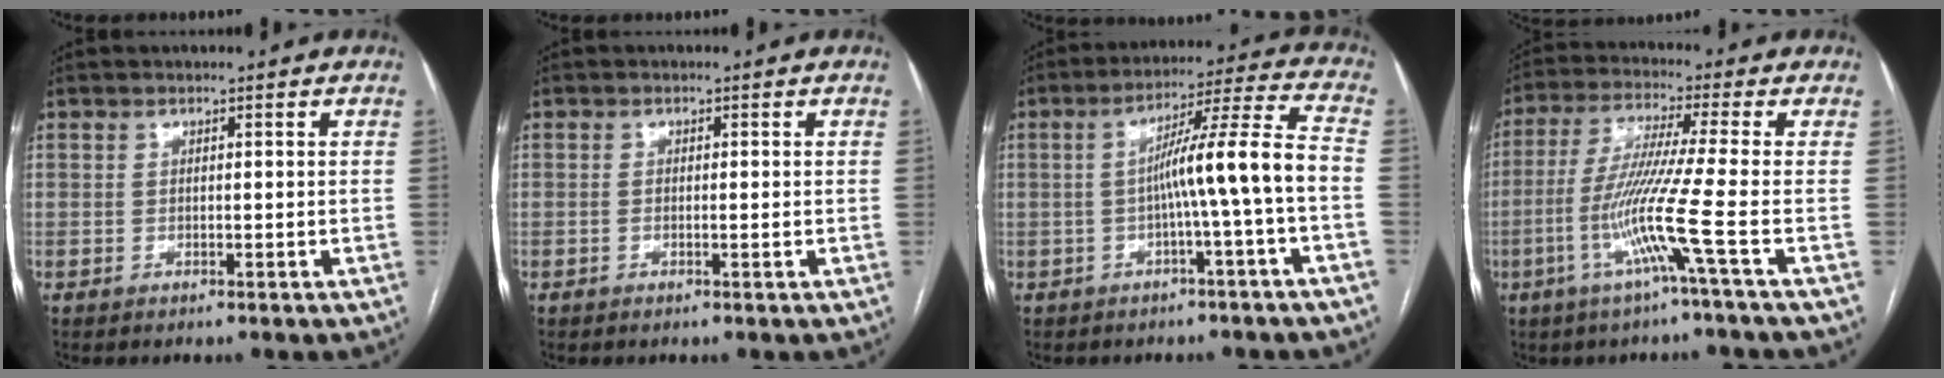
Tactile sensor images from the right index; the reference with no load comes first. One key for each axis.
{"total": 0.8, "fx": -0.1, "fy": 0.2, "fz": 0.8, "tx": -0.012, "ty": 0.003, "tz": 0.001}
{"total": 10.3, "fx": -2.1, "fy": -1.5, "fz": 10.0, "tx": -0.159, "ty": 0.027, "tz": -0.031}
{"total": 10.2, "fx": -3.8, "fy": -2.5, "fz": 9.1, "tx": -0.185, "ty": -0.017, "tz": -0.079}